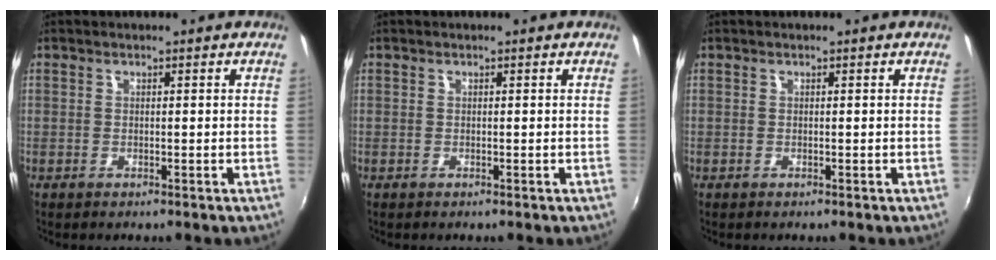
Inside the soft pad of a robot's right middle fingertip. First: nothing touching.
{"total": 0.0}
{"total": 0.0}